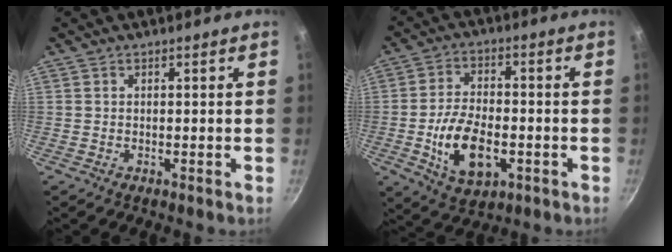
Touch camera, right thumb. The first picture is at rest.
{"total": 12.6, "force": [-3.3, 6.9, 10.0], "torque": [-0.170, 0.013, -0.051]}